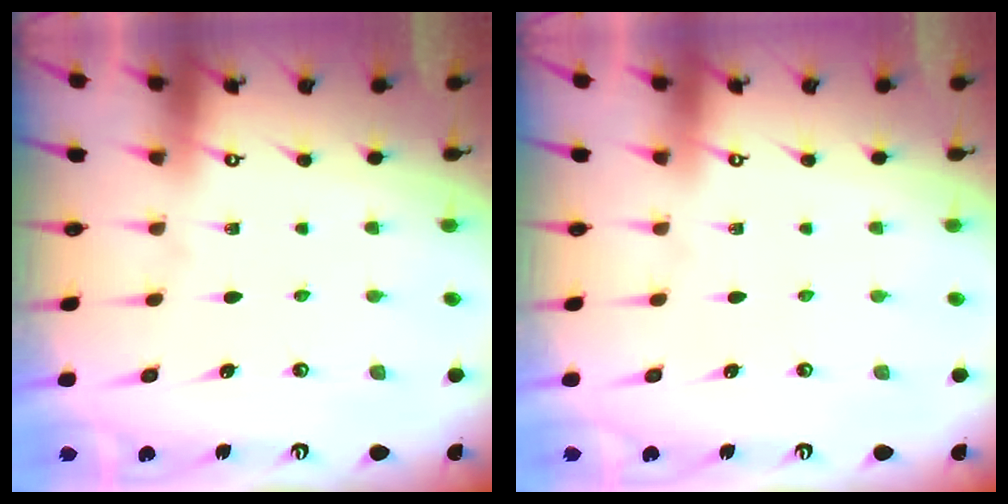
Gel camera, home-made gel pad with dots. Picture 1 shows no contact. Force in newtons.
{"total": 0.0}